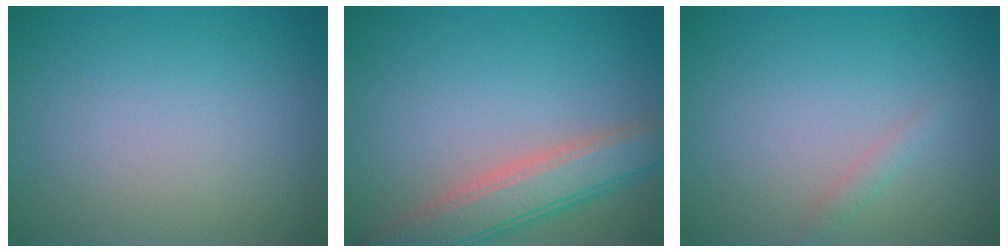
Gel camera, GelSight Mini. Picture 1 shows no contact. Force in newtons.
{"total": 5.2, "press": 5.2, "slide": 0.3}
{"total": 0.9, "press": 0.9, "slide": 0.0}